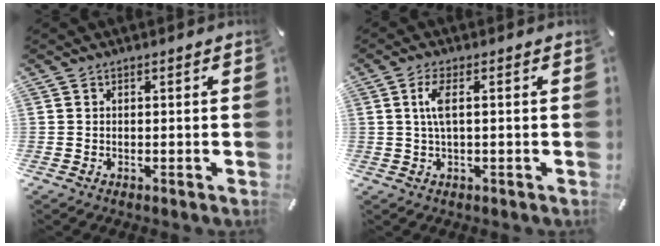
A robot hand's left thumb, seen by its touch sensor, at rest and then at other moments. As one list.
[{"total": 4.8, "force": [0.6, 1.0, 4.7], "torque": [-0.097, -0.002, 0.005]}]